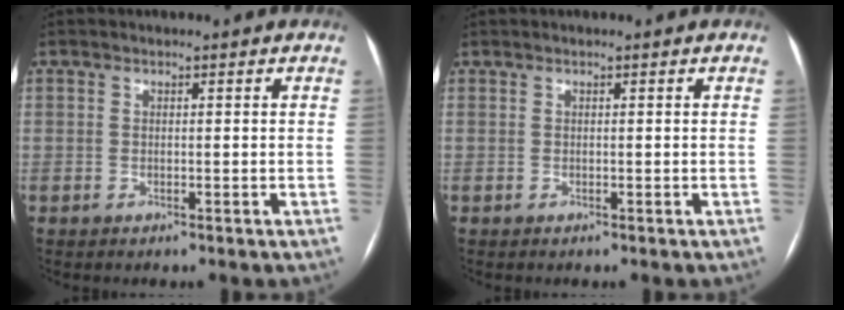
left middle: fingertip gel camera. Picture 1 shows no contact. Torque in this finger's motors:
{"motor_torque": [0.01, 0.03, 0.00, 0.00]}